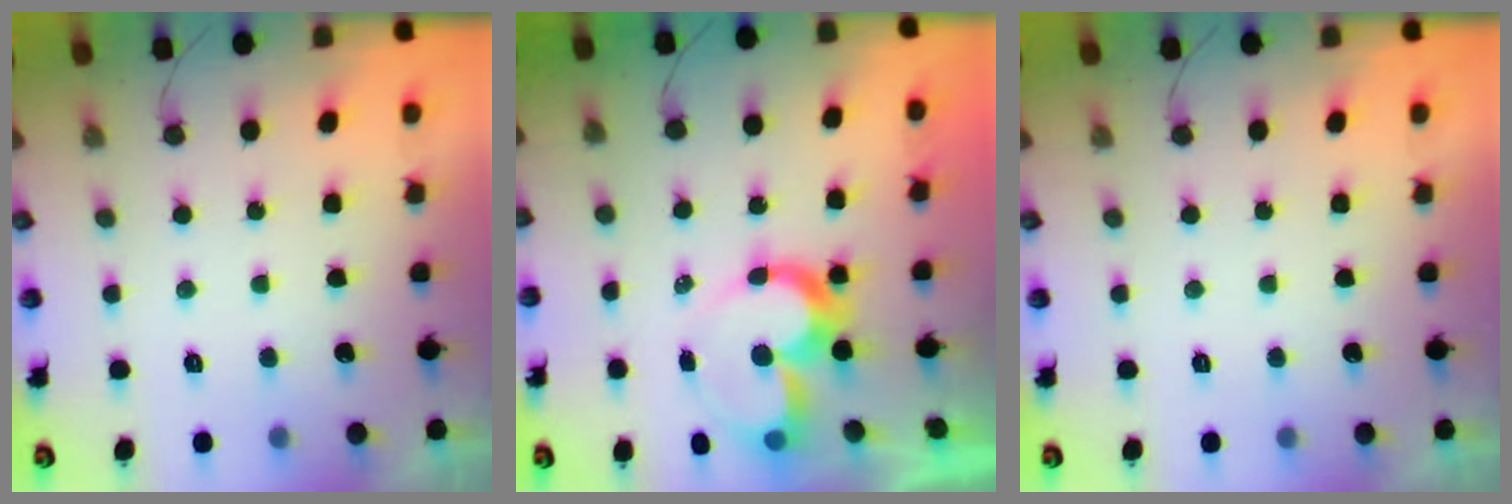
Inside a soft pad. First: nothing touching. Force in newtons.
{"total": 9.6, "press": 9.6, "slide": 0.7}
{"total": 0.0}